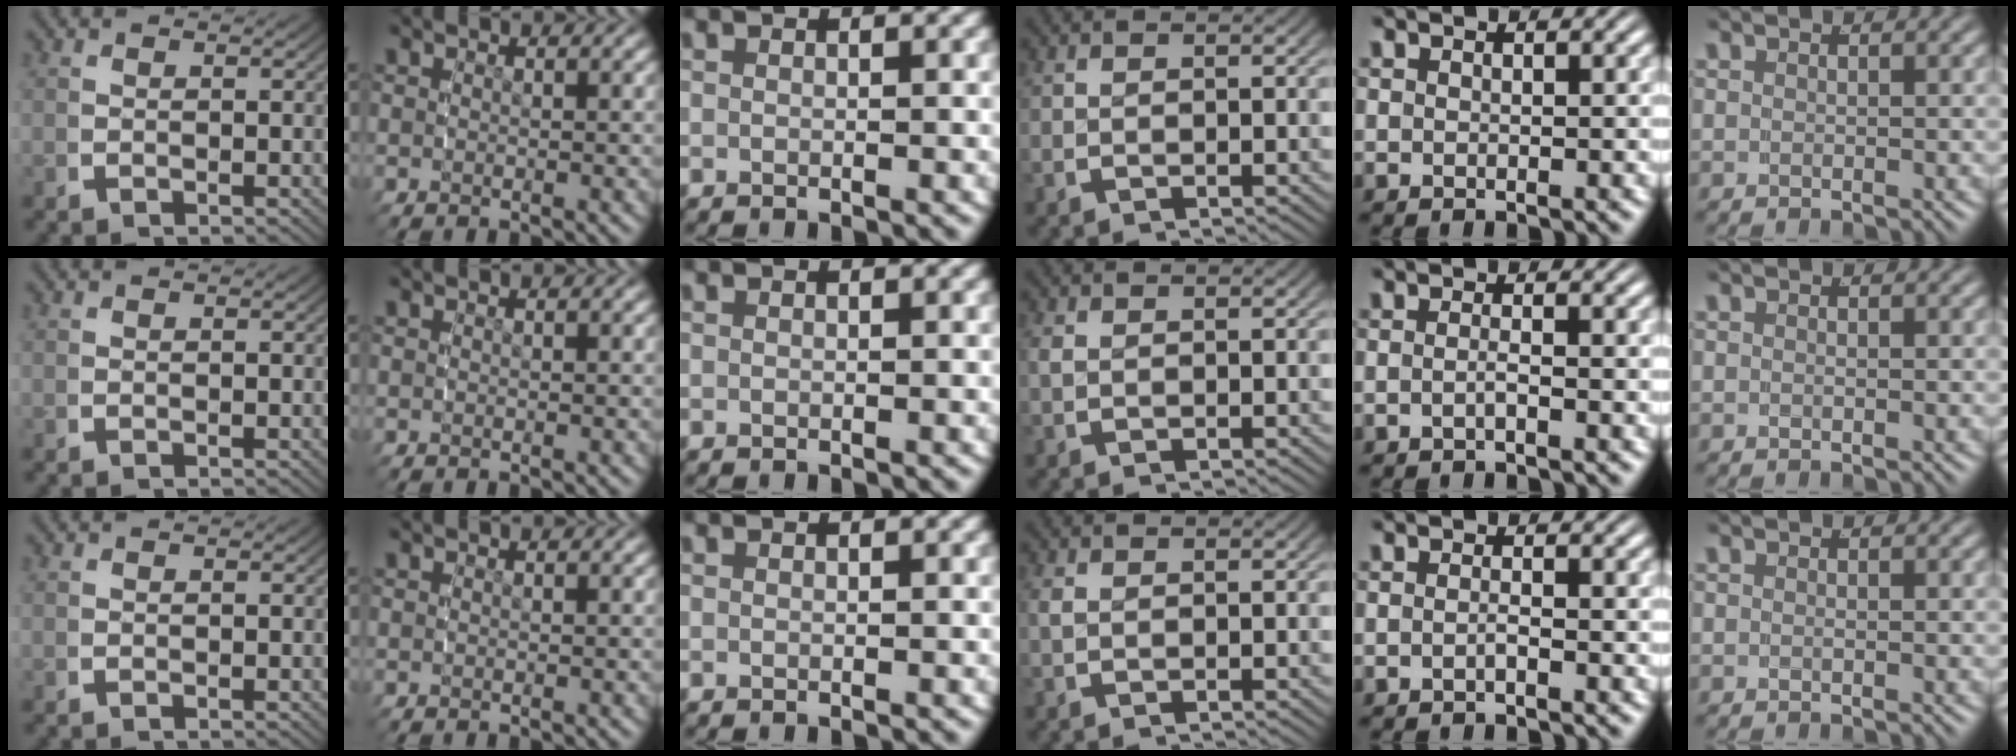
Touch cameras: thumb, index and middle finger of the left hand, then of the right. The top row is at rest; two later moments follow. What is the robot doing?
{"motion": "grasp_and_lifting", "object": "small bumper sticker"}